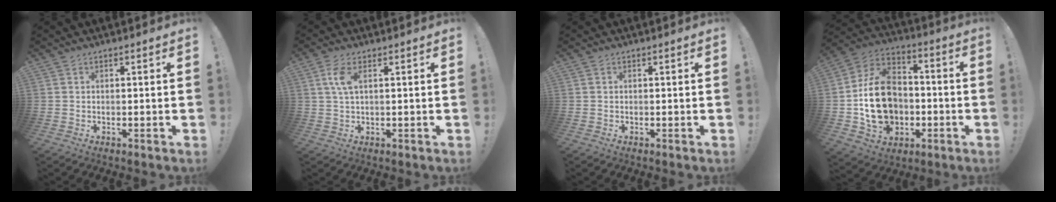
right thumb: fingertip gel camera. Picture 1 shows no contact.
{"total": 5.1, "force": [1.6, 2.2, 4.4], "torque": [-0.095, 0.003, 0.027]}
{"total": 0.0}
{"total": 19.6, "force": [-2.9, 15.2, 12.0], "torque": [-0.205, 0.028, -0.035]}